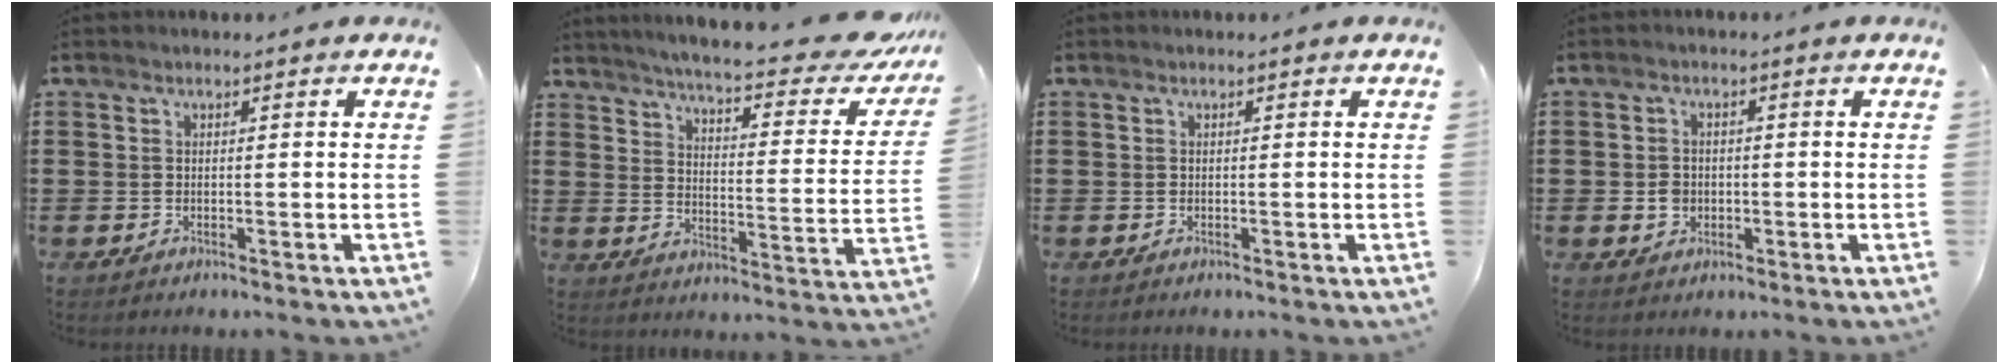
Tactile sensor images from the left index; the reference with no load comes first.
{"total": 6.0, "force": [5.3, -0.4, 2.8], "torque": [-0.070, -0.044, 0.085]}
{"total": 0.0}
{"total": 2.3, "force": [-0.3, 2.0, 1.0], "torque": [-0.024, 0.005, -0.008]}